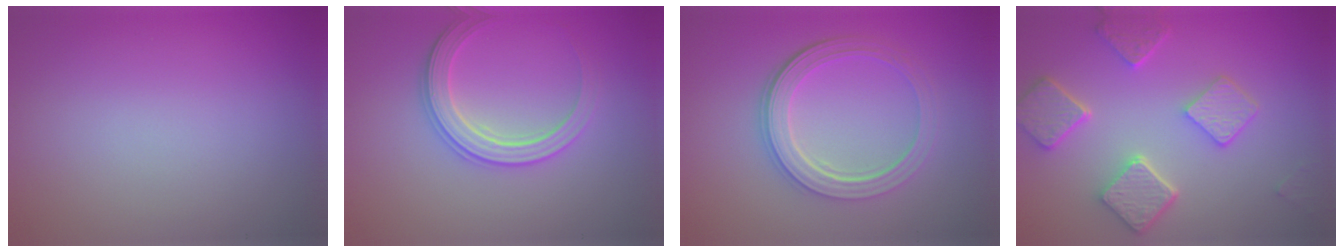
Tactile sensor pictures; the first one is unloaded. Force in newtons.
{"total": 3.0, "press": 3.0, "slide": 0.6}
{"total": 4.7, "press": 3.6, "slide": 3.1}
{"total": 5.7, "press": 4.5, "slide": 3.5}